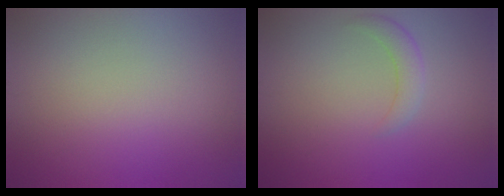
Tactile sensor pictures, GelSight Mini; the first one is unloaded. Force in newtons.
{"total": 1.7, "press": 1.7, "slide": 0.0}